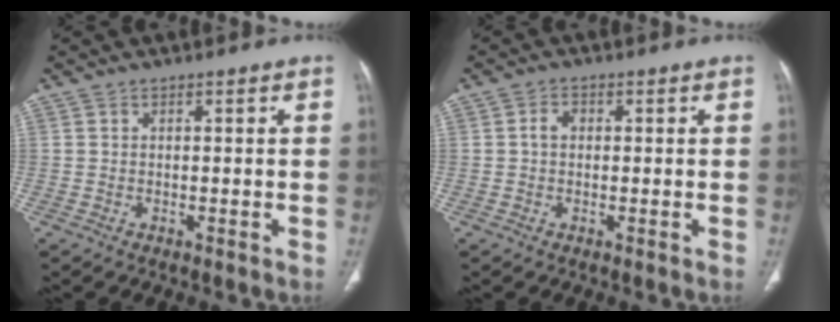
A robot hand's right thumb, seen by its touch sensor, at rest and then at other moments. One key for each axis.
{"total": 2.0, "fx": 0.1, "fy": 1.5, "fz": 1.4, "tx": -0.020, "ty": 0.009, "tz": 0.000}